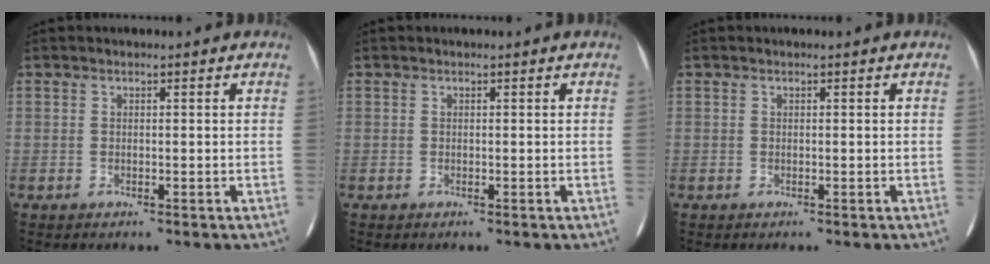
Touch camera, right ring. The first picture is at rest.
{"total": 0.0}
{"total": 0.0}